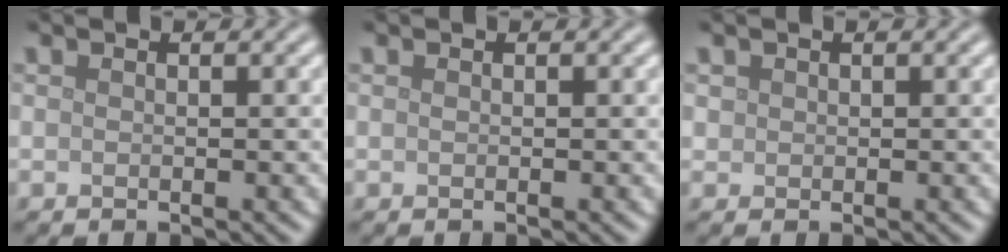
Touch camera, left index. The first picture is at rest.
{"total": 0.0}
{"total": 0.7, "force": [0.3, 0.6, 0.1], "torque": [0.003, -0.002, 0.008]}